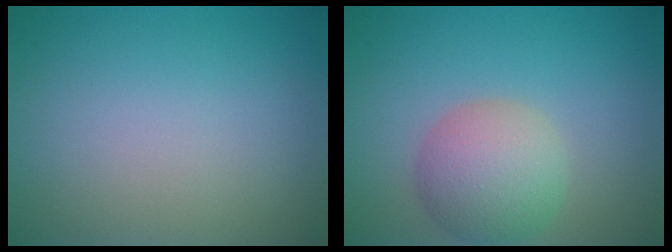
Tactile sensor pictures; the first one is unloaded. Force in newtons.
{"total": 5.1, "press": 5.0, "slide": 0.3}